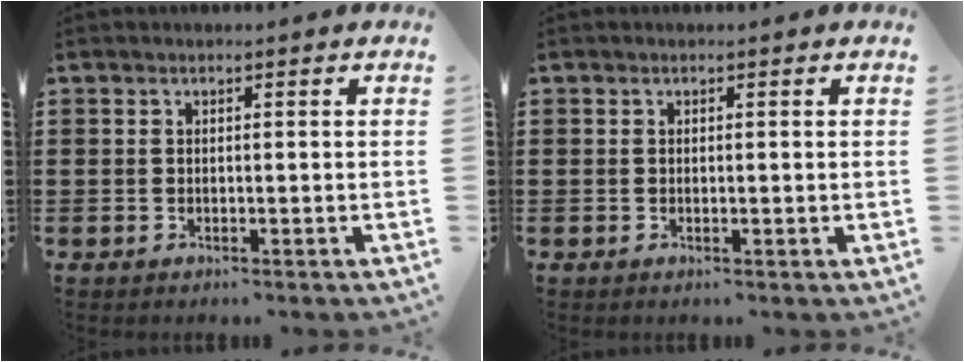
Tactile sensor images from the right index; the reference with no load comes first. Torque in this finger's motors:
{"motor_torque": [-0.08, 0.06, 0.01, 0.00]}